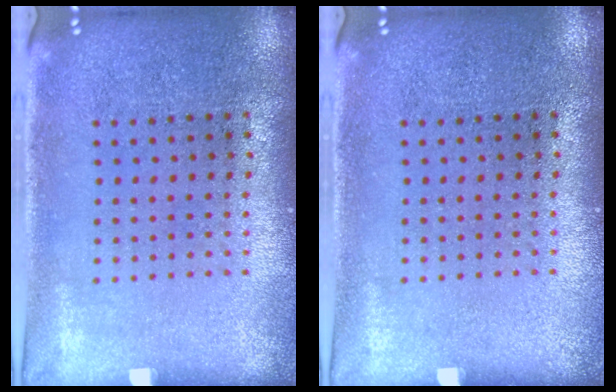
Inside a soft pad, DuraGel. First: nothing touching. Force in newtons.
{"total": 0.0}